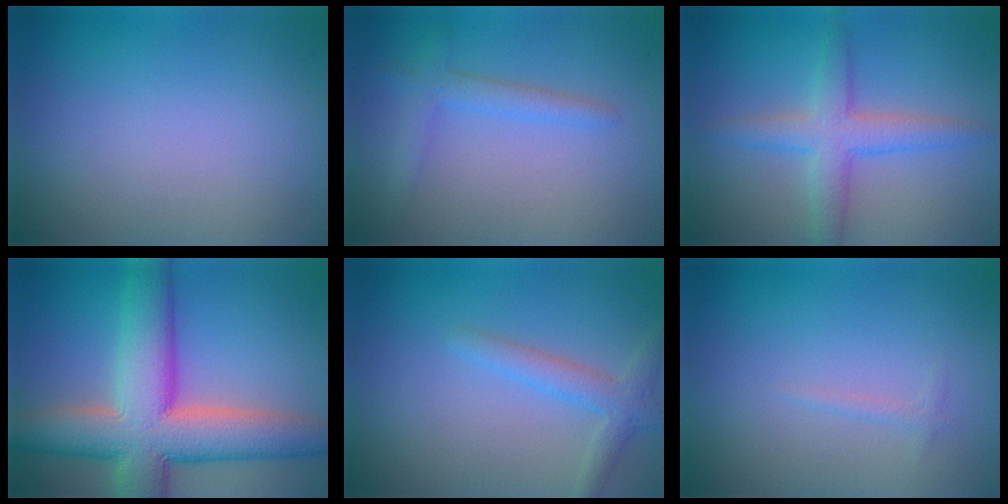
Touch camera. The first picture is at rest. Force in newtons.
{"total": 2.2, "press": 2.2, "slide": 0.1}
{"total": 3.9, "press": 3.9, "slide": 0.1}
{"total": 11.9, "press": 11.9, "slide": 0.8}
{"total": 2.5, "press": 2.5, "slide": 0.1}
{"total": 0.6, "press": 0.6, "slide": 0.1}